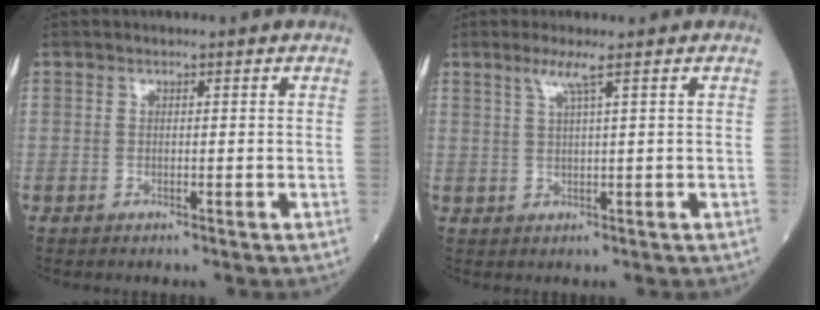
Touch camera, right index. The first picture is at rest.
{"total": 2.8, "force": [1.6, -0.6, 2.2], "torque": [-0.051, 0.001, 0.035]}